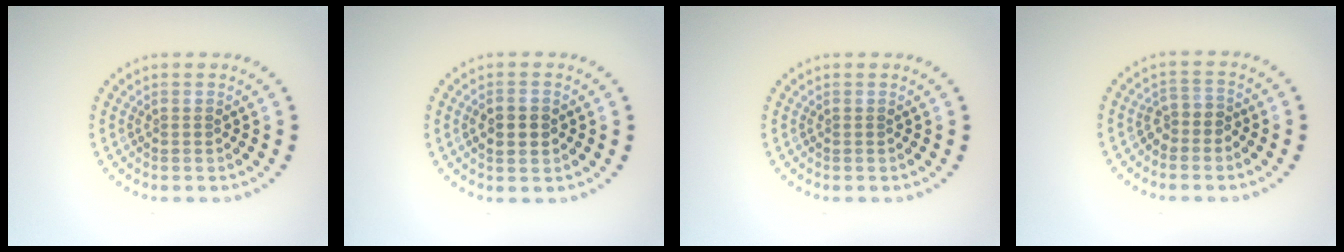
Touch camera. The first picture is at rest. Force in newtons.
{"total": 2.2, "press": 2.2, "slide": 0.2}
{"total": 0.0}
{"total": 1.7, "press": 1.4, "slide": 1.0}